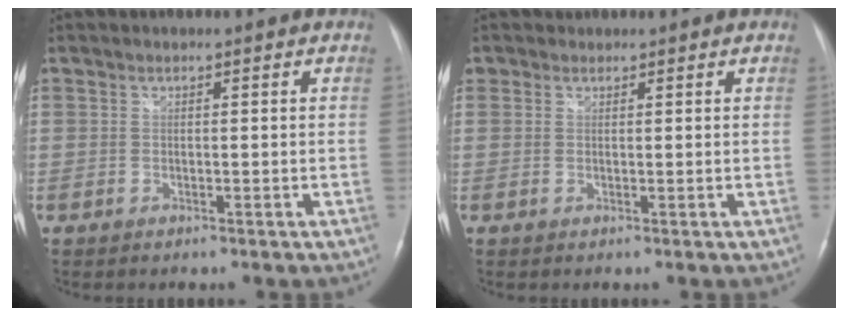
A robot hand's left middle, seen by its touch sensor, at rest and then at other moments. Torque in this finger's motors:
{"motor_torque": [0.07, -0.01, -0.06, 0.02]}